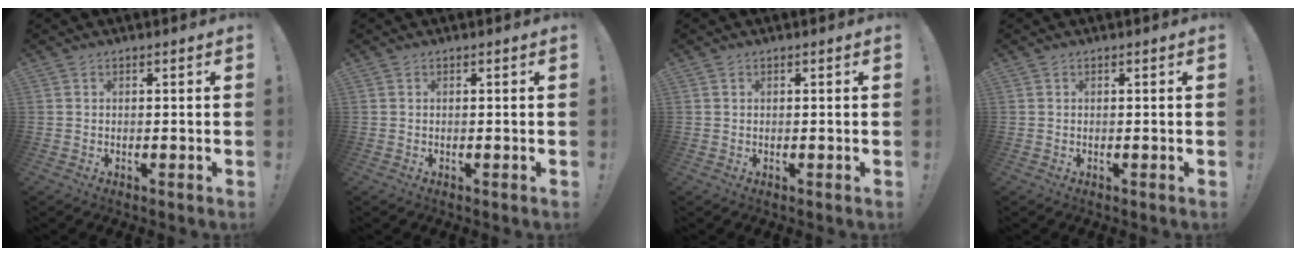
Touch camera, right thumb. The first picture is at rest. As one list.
[{"total": 0.0}, {"total": 0.0}, {"total": 0.0}]